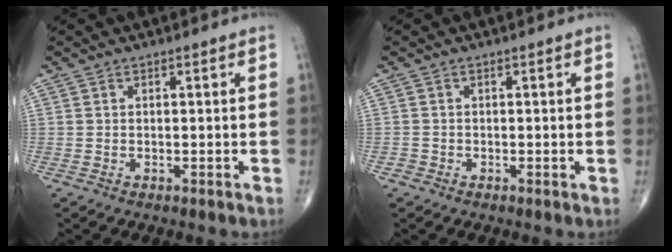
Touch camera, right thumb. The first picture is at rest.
{"total": 0.8, "force": [-0.4, 0.7, 0.0], "torque": [0.001, 0.002, -0.012]}